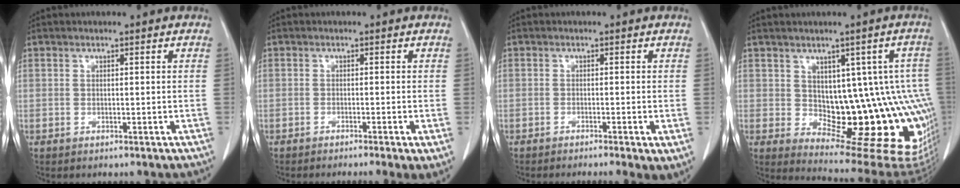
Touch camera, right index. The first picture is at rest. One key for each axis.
{"total": 4.7, "fx": -3.1, "fy": -0.2, "fz": 3.6, "tx": -0.037, "ty": -0.013, "tz": -0.046}
{"total": 4.6, "fx": -2.7, "fy": 0.4, "fz": 3.7, "tx": -0.042, "ty": -0.013, "tz": -0.041}
{"total": 15.9, "fx": -0.9, "fy": 7.1, "fz": 14.2, "tx": -0.117, "ty": 0.019, "tz": 0.010}